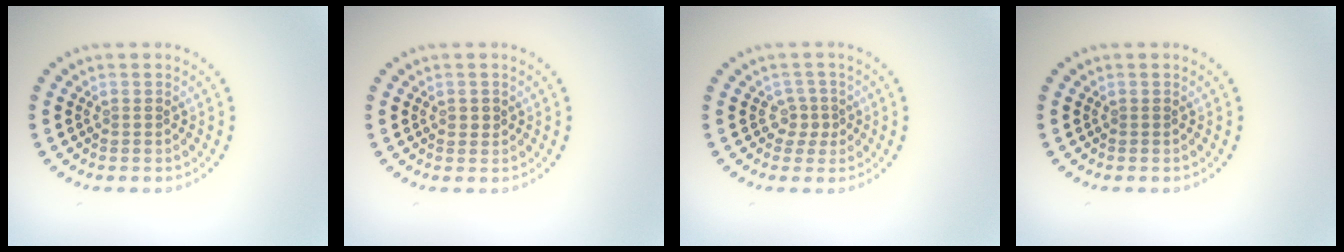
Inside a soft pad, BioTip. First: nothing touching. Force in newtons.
{"total": 0.9, "press": 0.9, "slide": 0.1}
{"total": 1.8, "press": 1.2, "slide": 1.3}
{"total": 0.0}